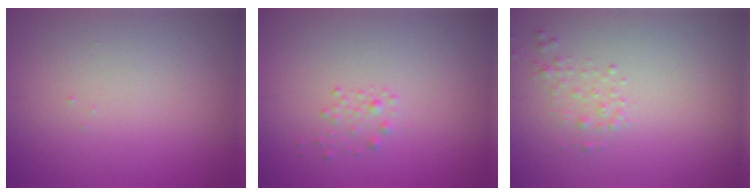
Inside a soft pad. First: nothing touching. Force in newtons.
{"total": 0.9, "press": 0.9, "slide": 0.0}
{"total": 1.0, "press": 1.0, "slide": 0.0}